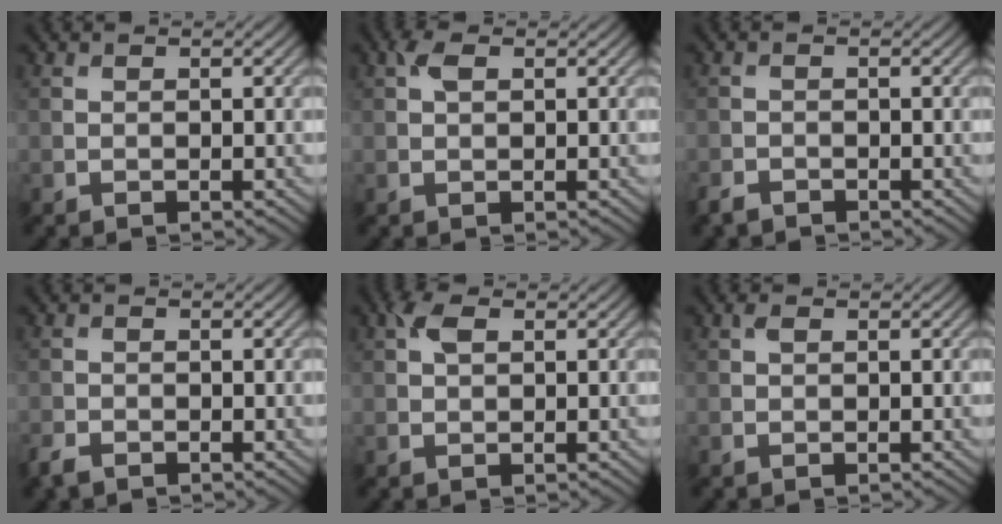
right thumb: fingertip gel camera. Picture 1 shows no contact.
{"total": 1.8, "force": [0.7, 1.0, 1.4], "torque": [-0.030, 0.005, 0.010]}
{"total": 1.6, "force": [-1.4, 0.6, 0.4], "torque": [-0.011, -0.004, -0.033]}
{"total": 1.8, "force": [-1.5, 0.8, 0.8], "torque": [-0.022, -0.006, -0.036]}
{"total": 2.4, "force": [0.9, 1.3, 1.8], "torque": [-0.041, 0.007, 0.014]}
{"total": 0.7, "force": [0.3, 0.3, 0.5], "torque": [-0.012, 0.002, 0.004]}